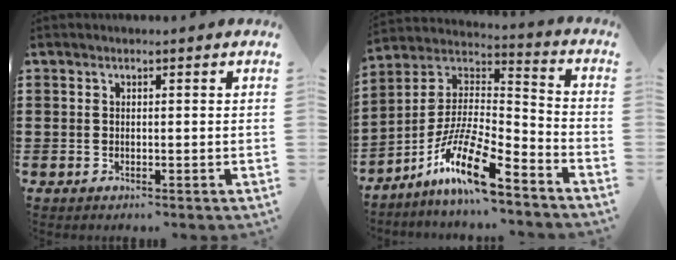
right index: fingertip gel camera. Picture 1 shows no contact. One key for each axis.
{"total": 13.5, "fx": -9.2, "fy": 2.4, "fz": 9.5, "tx": -0.198, "ty": 0.003, "tz": -0.178}